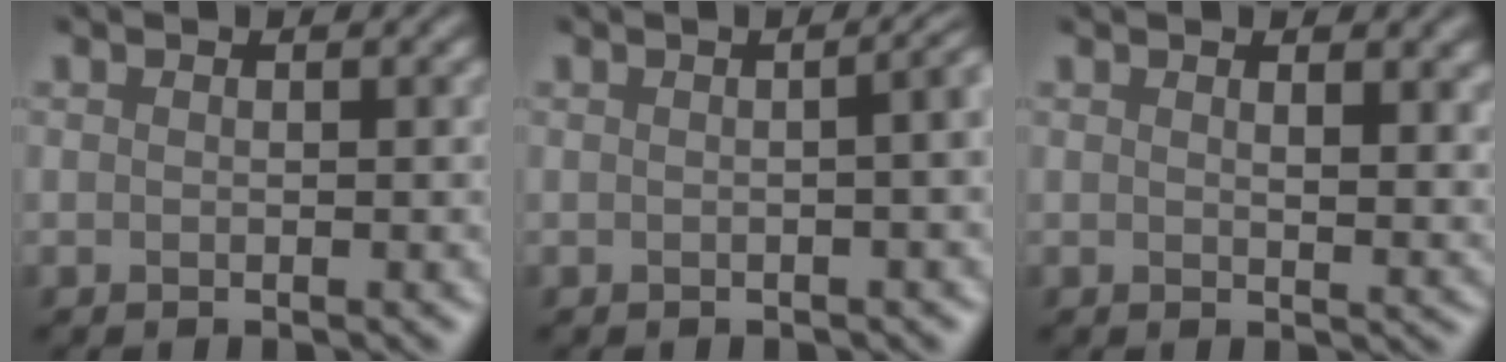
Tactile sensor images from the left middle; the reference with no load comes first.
{"total": 4.8, "force": [-0.3, 2.4, 4.1], "torque": [-0.003, 0.013, -0.020]}
{"total": 2.3, "force": [1.3, 0.4, 1.8], "torque": [-0.020, 0.003, 0.013]}